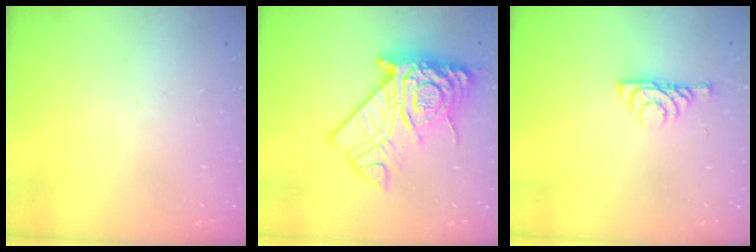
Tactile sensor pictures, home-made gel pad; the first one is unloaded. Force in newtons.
{"total": 21.4, "press": 21.3, "slide": 2.0}
{"total": 6.0, "press": 6.0, "slide": 0.7}